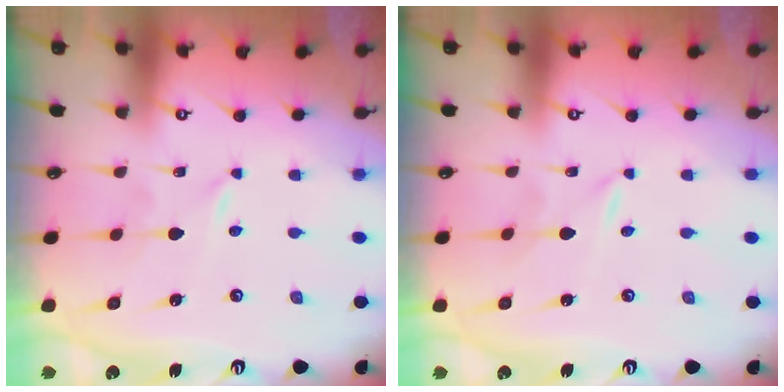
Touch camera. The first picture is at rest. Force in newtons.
{"total": 0.0}